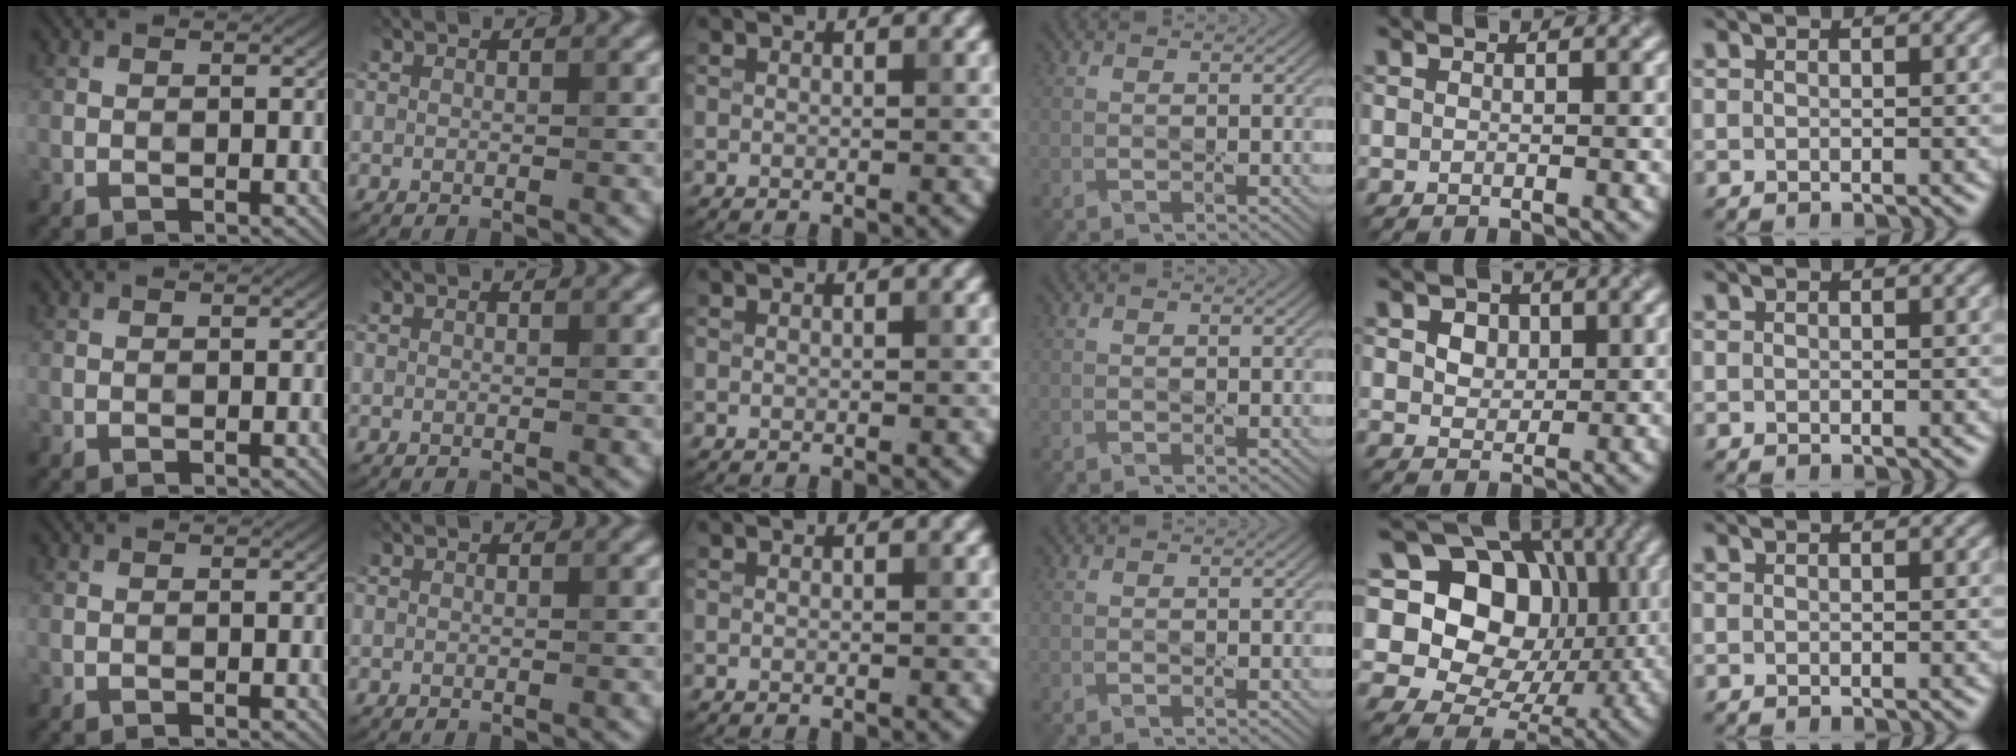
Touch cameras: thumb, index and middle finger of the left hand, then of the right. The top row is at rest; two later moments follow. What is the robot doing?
{"motion": "press", "object": "mouse"}